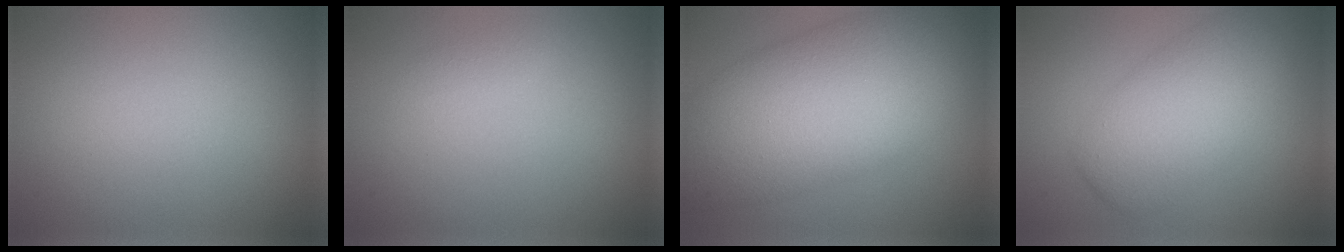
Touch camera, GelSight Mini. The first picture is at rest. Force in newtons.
{"total": 0.8, "press": 0.8, "slide": 0.0}
{"total": 12.1, "press": 12.1, "slide": 0.4}
{"total": 5.3, "press": 5.3, "slide": 0.2}